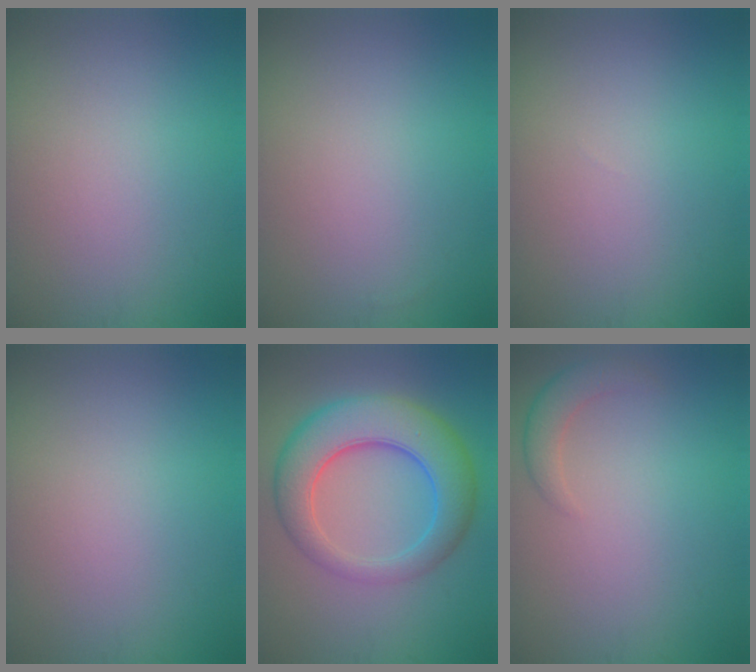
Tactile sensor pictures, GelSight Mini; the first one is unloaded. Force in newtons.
{"total": 0.0}
{"total": 0.0}
{"total": 0.0}
{"total": 8.0, "press": 8.0, "slide": 0.3}
{"total": 2.0, "press": 2.0, "slide": 0.2}